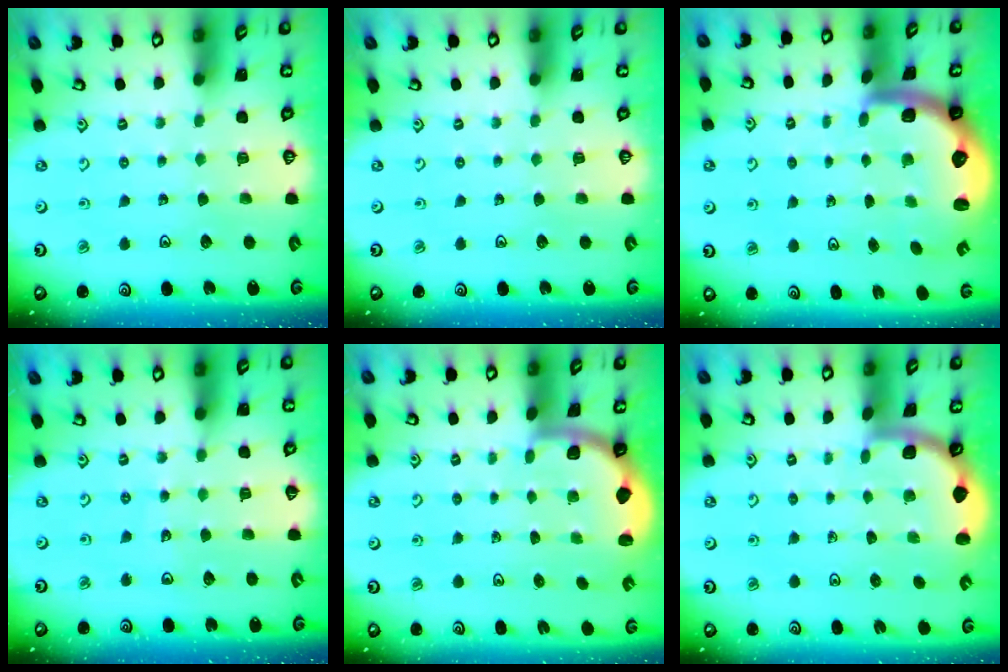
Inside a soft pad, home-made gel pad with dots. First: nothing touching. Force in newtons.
{"total": 0.0}
{"total": 2.9, "press": 2.6, "slide": 1.4}
{"total": 6.0, "press": 5.4, "slide": 2.7}
{"total": 1.8, "press": 1.7, "slide": 0.3}
{"total": 1.8, "press": 1.8, "slide": 0.1}